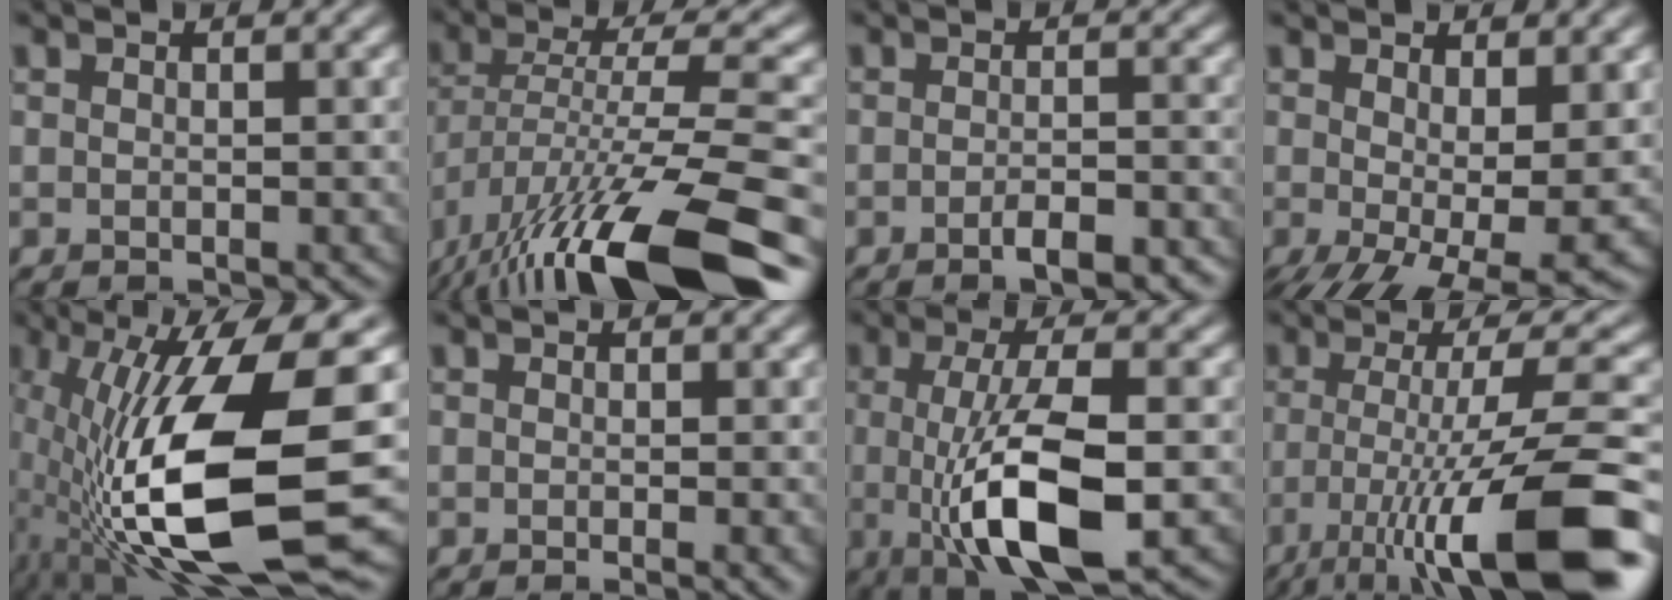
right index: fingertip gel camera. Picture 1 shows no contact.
{"total": 14.6, "force": [-8.4, 3.8, 11.4], "torque": [-0.208, 0.010, -0.137]}
{"total": 3.5, "force": [-2.0, 1.0, 2.7], "torque": [-0.043, -0.001, -0.031]}
{"total": 8.5, "force": [-2.2, 3.2, 7.6], "torque": [-0.126, -0.026, -0.021]}
{"total": 15.5, "force": [-2.3, 4.8, 14.6], "torque": [-0.278, -0.014, -0.034]}
{"total": 1.3, "force": [-0.2, 0.2, 1.2], "torque": [-0.017, -0.007, -0.004]}
{"total": 9.1, "force": [-1.5, 2.6, 8.5], "torque": [-0.143, -0.006, -0.027]}
{"total": 12.9, "force": [-6.1, 2.7, 11.0], "torque": [-0.159, -0.001, -0.103]}